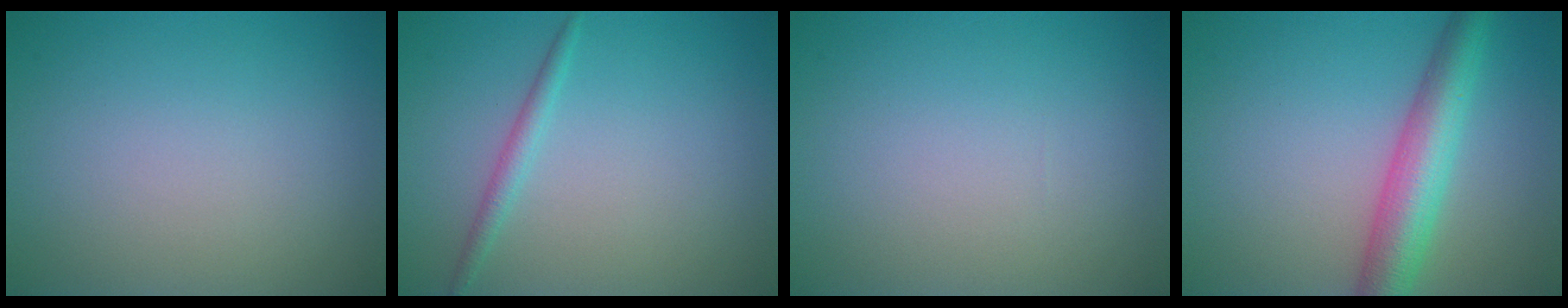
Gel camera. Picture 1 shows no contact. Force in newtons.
{"total": 1.4, "press": 1.4, "slide": 0.1}
{"total": 0.0}
{"total": 5.6, "press": 5.6, "slide": 0.1}